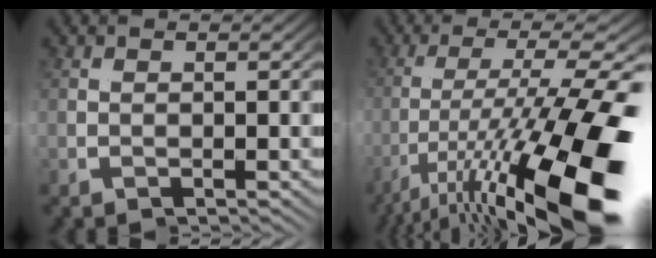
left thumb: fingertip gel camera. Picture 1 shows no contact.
{"total": 9.4, "force": [-4.2, -0.7, 8.3], "torque": [-0.152, 0.015, -0.069]}